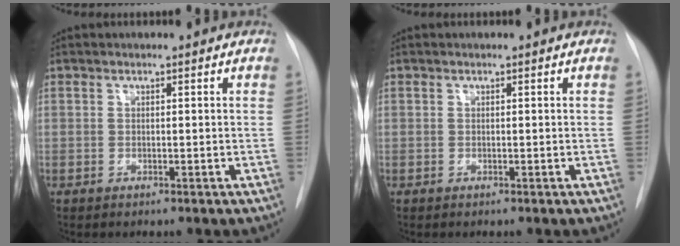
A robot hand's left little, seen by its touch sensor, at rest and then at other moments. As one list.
[{"total": 0.0}]